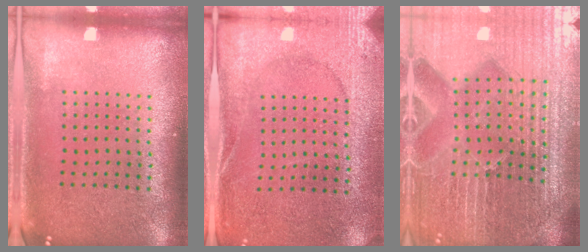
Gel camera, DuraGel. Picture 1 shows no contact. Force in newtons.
{"total": 2.6, "press": 2.5, "slide": 0.5}
{"total": 6.7, "press": 5.9, "slide": 3.3}